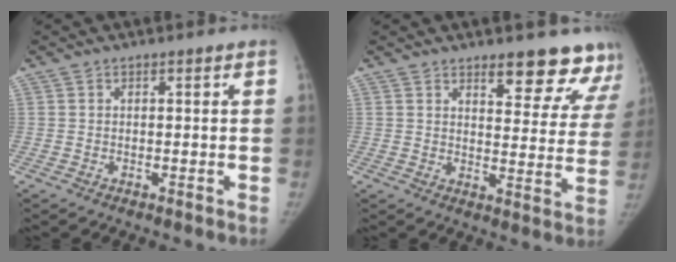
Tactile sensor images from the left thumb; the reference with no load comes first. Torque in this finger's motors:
{"motor_torque": [0.47, -0.50, 0.61, -0.31, 0.21]}